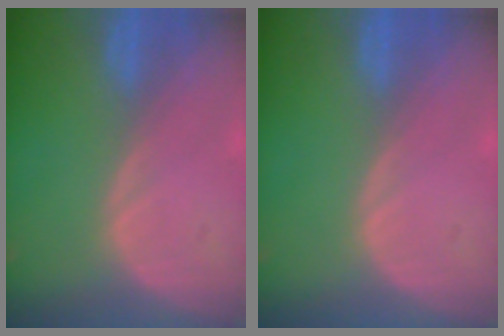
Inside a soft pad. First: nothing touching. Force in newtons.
{"total": 0.0}